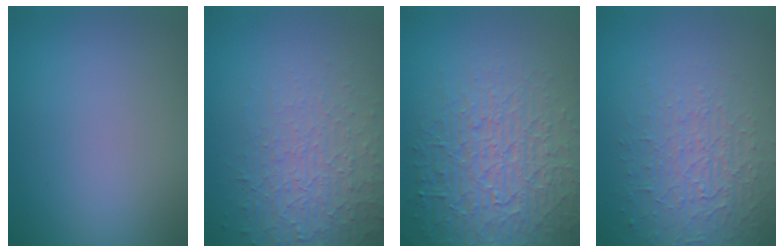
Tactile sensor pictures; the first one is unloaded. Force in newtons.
{"total": 5.3, "press": 3.4, "slide": 4.1}
{"total": 7.1, "press": 6.8, "slide": 1.8}
{"total": 3.7, "press": 3.3, "slide": 1.7}